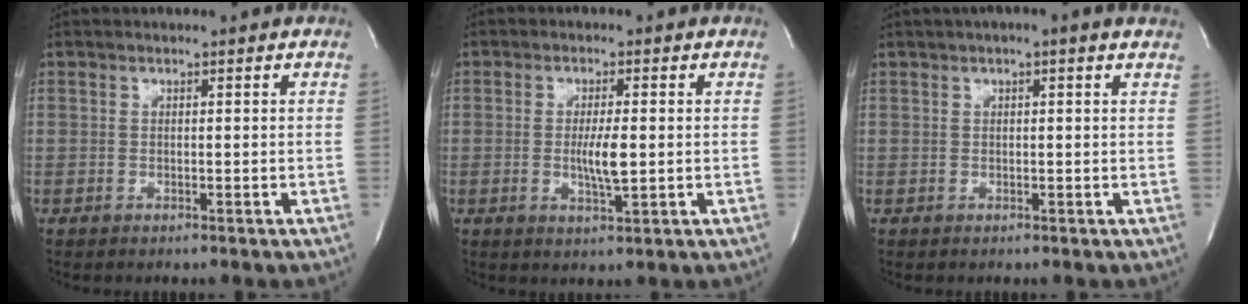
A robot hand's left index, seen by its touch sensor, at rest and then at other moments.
{"total": 4.4, "force": [-0.4, 0.7, 4.4], "torque": [-0.083, -0.006, -0.005]}
{"total": 3.4, "force": [1.9, 0.3, 2.8], "torque": [-0.042, 0.020, 0.020]}